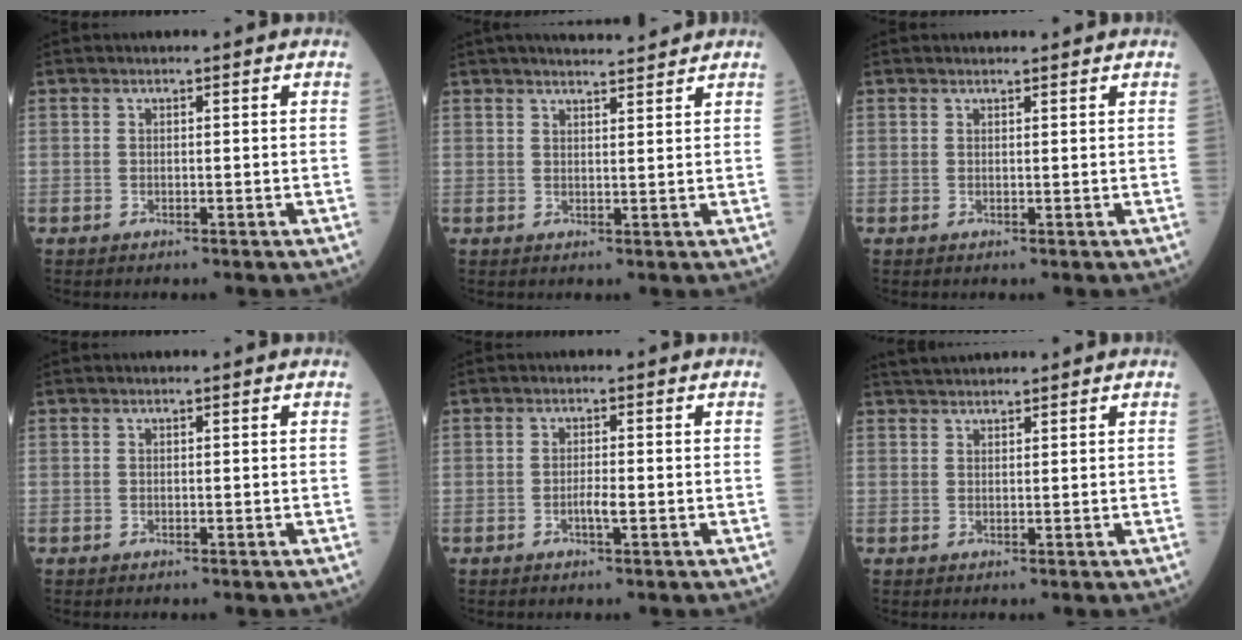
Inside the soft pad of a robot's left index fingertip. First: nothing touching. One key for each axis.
{"total": 7.4, "fx": 6.7, "fy": 0.6, "fz": 3.0, "tx": -0.042, "ty": 0.014, "tz": 0.090}
{"total": 1.7, "fx": 1.7, "fy": 0.1, "fz": 0.2, "tx": -0.006, "ty": 0.005, "tz": 0.021}
{"total": 0.0}
{"total": 1.8, "fx": -0.8, "fy": 0.1, "fz": 1.5, "tx": -0.029, "ty": -0.003, "tz": -0.016}
{"total": 3.9, "fx": 3.7, "fy": 0.3, "fz": 1.1, "tx": -0.017, "ty": 0.030, "tz": 0.067}